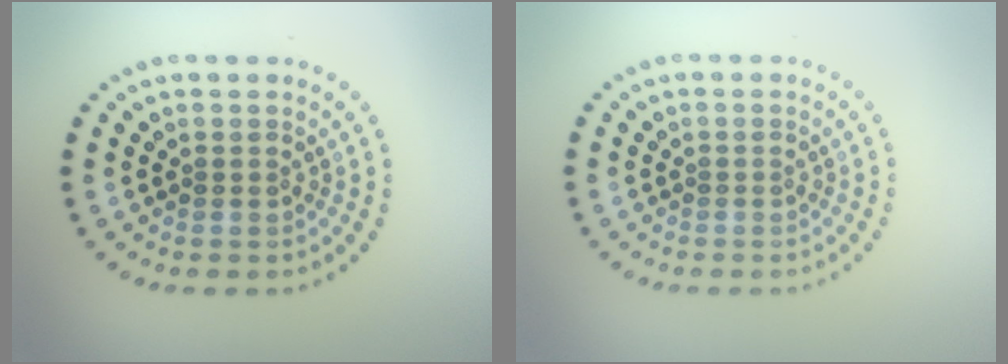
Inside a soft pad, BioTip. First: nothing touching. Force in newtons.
{"total": 0.0}